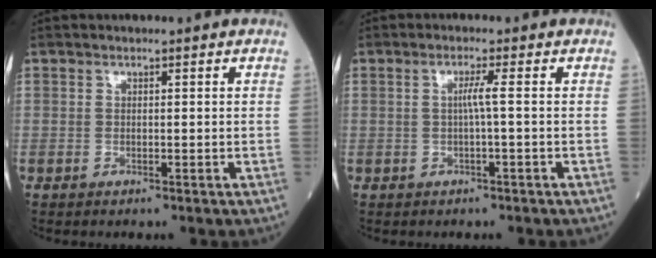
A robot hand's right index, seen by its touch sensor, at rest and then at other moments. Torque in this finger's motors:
{"motor_torque": [0.33, 0.06, 0.18, 0.03]}